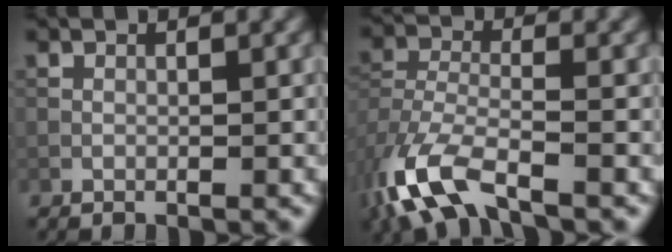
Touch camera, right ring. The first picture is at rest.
{"total": 8.7, "force": [-5.1, 3.7, 6.0], "torque": [-0.145, -0.019, -0.106]}